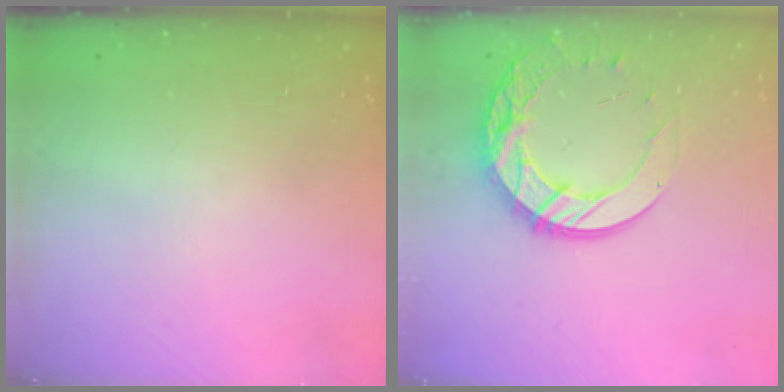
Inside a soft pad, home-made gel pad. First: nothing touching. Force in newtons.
{"total": 16.6, "press": 16.5, "slide": 1.2}